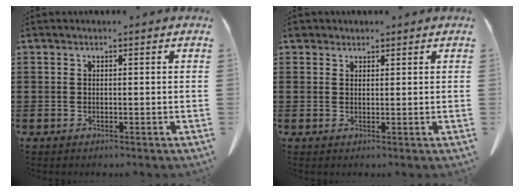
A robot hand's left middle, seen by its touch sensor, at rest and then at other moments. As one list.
[{"total": 1.6, "force": [1.3, 0.8, 0.3], "torque": [-0.011, 0.004, 0.027]}]